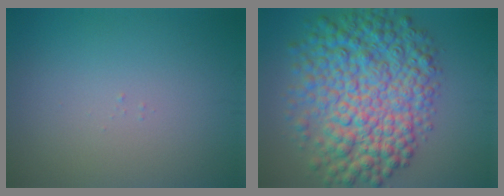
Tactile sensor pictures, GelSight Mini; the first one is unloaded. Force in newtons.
{"total": 10.9, "press": 10.9, "slide": 0.1}